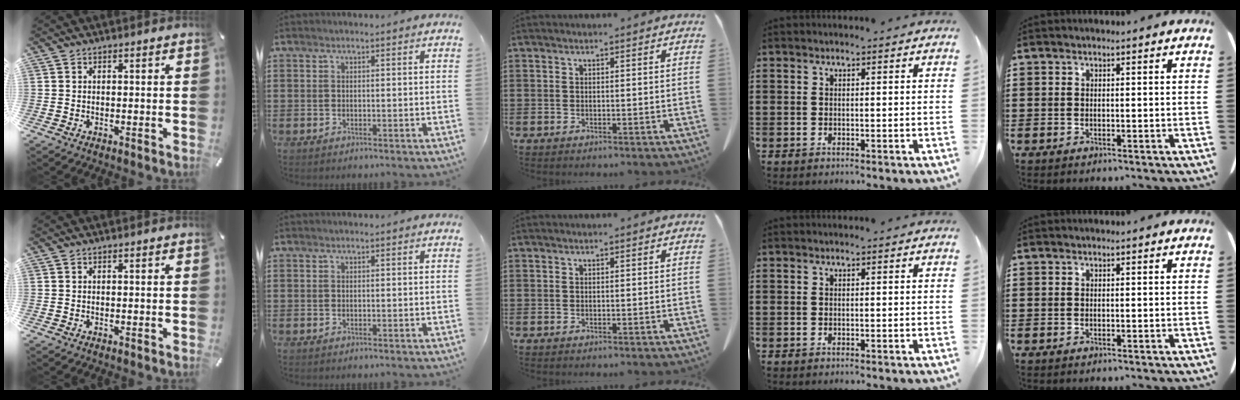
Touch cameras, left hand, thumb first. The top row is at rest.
{}